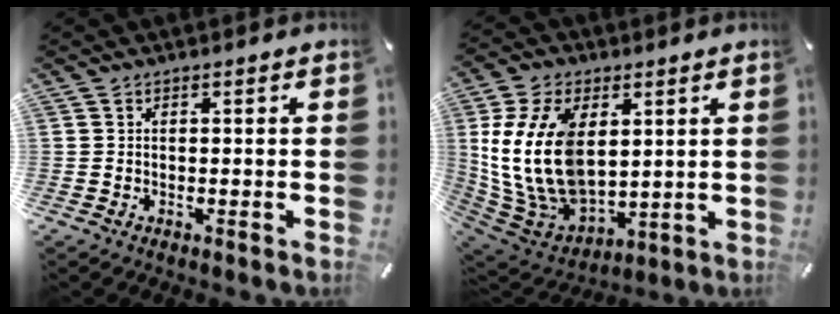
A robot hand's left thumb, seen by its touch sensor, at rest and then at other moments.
{"total": 19.5, "force": [3.8, 13.2, 13.9], "torque": [-0.316, -0.011, 0.067]}